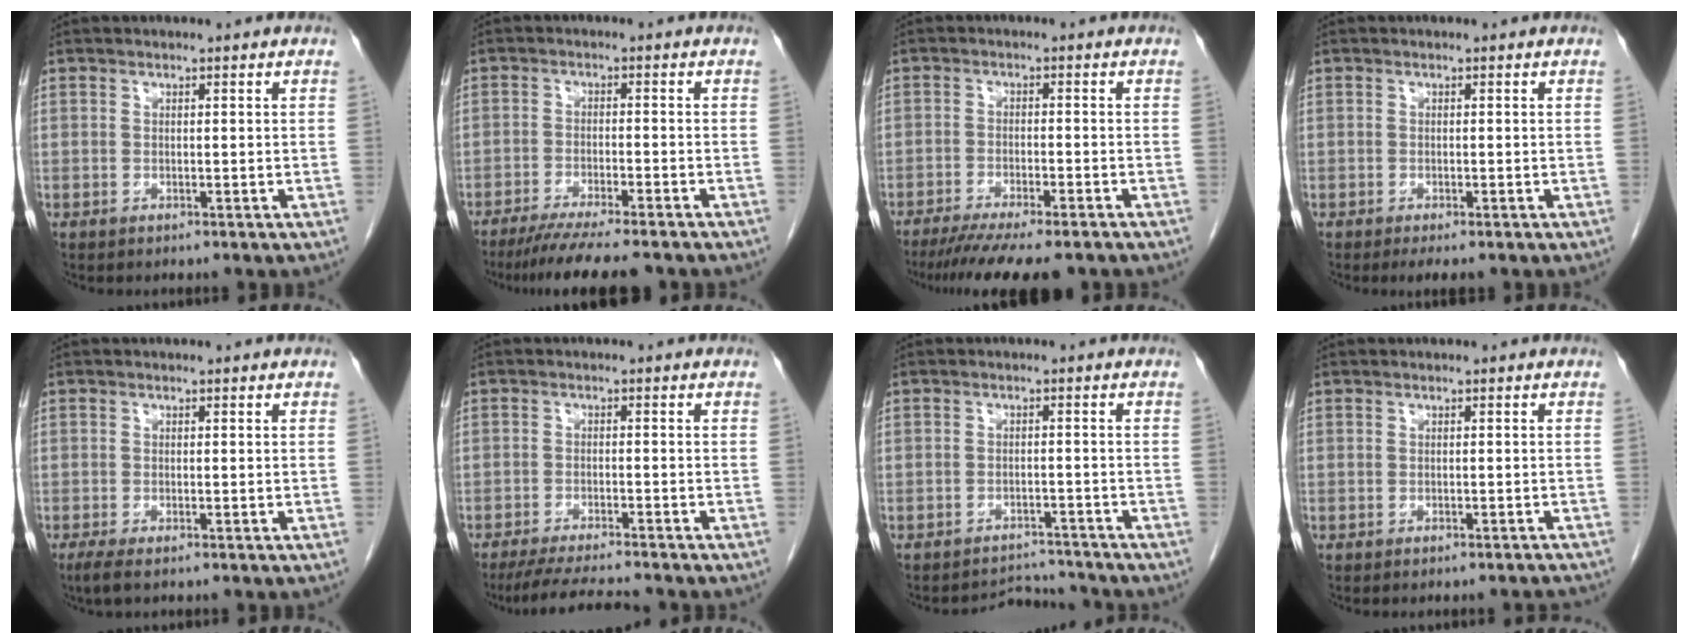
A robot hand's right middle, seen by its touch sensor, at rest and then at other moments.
{"total": 10.7, "force": [-9.0, 0.4, 5.7], "torque": [-0.078, -0.026, -0.139]}
{"total": 12.2, "force": [-10.1, 1.3, 6.8], "torque": [-0.097, -0.023, -0.151]}
{"total": 2.3, "force": [-1.7, 0.7, 1.4], "torque": [-0.021, -0.007, -0.023]}
{"total": 1.8, "force": [-1.2, 0.1, 1.3], "torque": [-0.034, -0.010, -0.025]}
{"total": 8.0, "force": [-7.2, -0.2, 3.3], "torque": [-0.054, -0.018, -0.118]}
{"total": 3.8, "force": [-3.5, 0.0, -1.4], "torque": [0.022, 0.006, -0.050]}
{"total": 3.0, "force": [-2.8, 0.3, 0.9], "torque": [-0.014, -0.005, -0.032]}